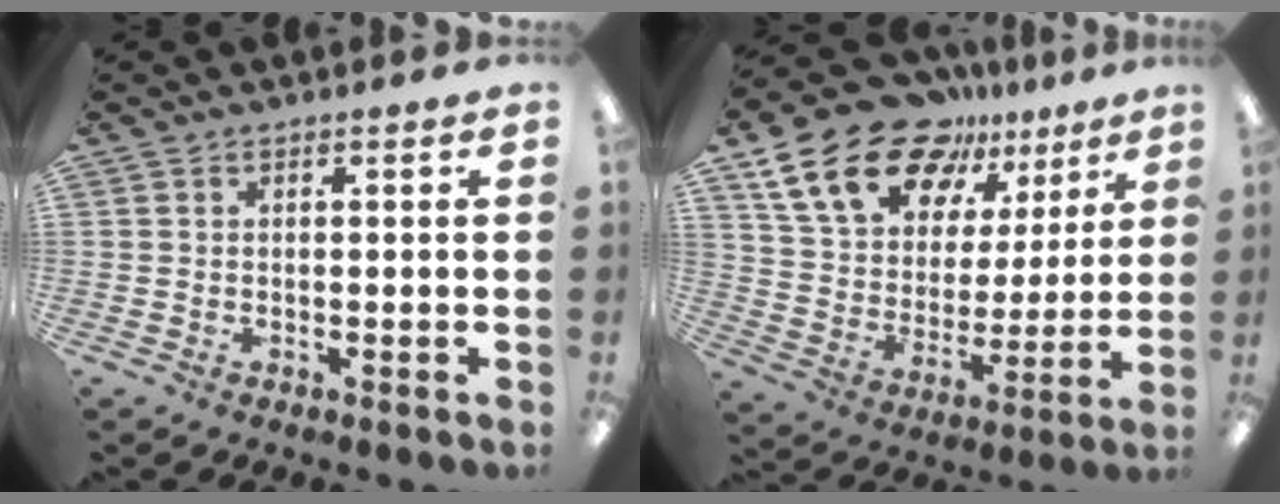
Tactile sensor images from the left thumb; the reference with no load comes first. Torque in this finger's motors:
{"motor_torque": [0.46, 0.52, 1.42, -1.35, 0.29]}